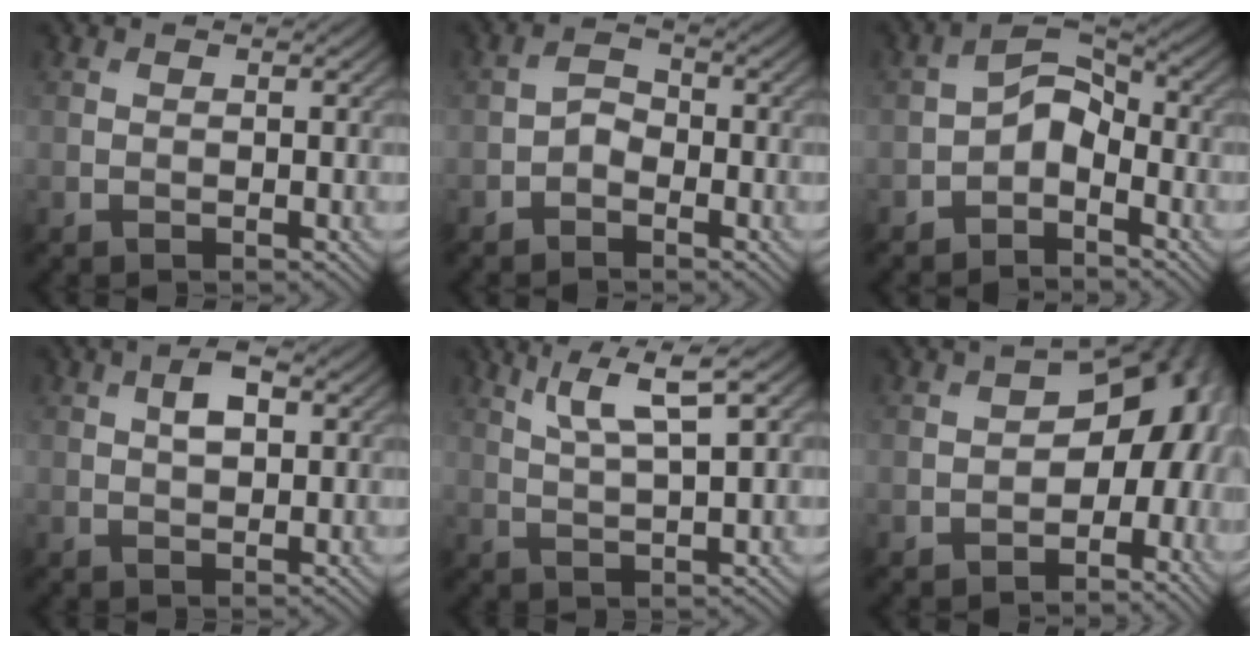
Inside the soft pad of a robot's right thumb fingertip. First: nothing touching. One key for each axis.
{"total": 2.2, "fx": -1.2, "fy": 1.4, "fz": 1.1, "tx": -0.021, "ty": 0.008, "tz": -0.030}
{"total": 4.6, "fx": -2.2, "fy": 2.7, "fz": 3.0, "tx": -0.048, "ty": 0.010, "tz": -0.051}
{"total": 3.5, "fx": 1.0, "fy": 1.7, "fz": 2.9, "tx": -0.053, "ty": 0.006, "tz": 0.016}
{"total": 6.6, "fx": 3.3, "fy": 1.0, "fz": 5.7, "tx": -0.115, "ty": 0.014, "tz": 0.070}
{"total": 10.5, "fx": -1.5, "fy": 6.9, "fz": 7.8, "tx": -0.083, "ty": 0.000, "tz": -0.033}